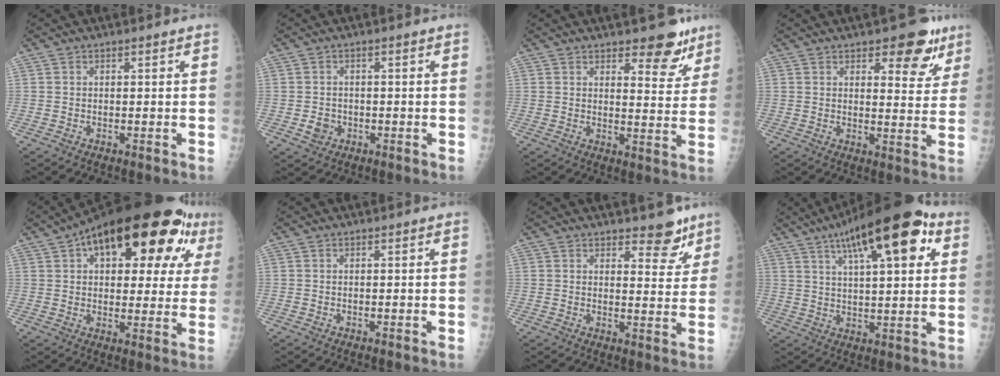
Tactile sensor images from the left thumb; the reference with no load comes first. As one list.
[{"total": 2.6, "force": [-0.9, 2.2, 1.0], "torque": [-0.010, 0.004, -0.011]}, {"total": 8.0, "force": [5.7, 3.3, 4.5], "torque": [-0.023, -0.037, 0.076]}, {"total": 9.3, "force": [5.8, 4.2, 5.9], "torque": [-0.034, -0.030, 0.074]}, {"total": 26.5, "force": [11.9, 12.0, 20.4], "torque": [-0.270, 0.020, 0.166]}, {"total": 0.0}, {"total": 6.3, "force": [4.8, 2.7, 3.2], "torque": [-0.009, -0.032, 0.063]}, {"total": 20.4, "force": [9.5, 6.6, 16.8], "torque": [-0.235, -0.002, 0.142]}]